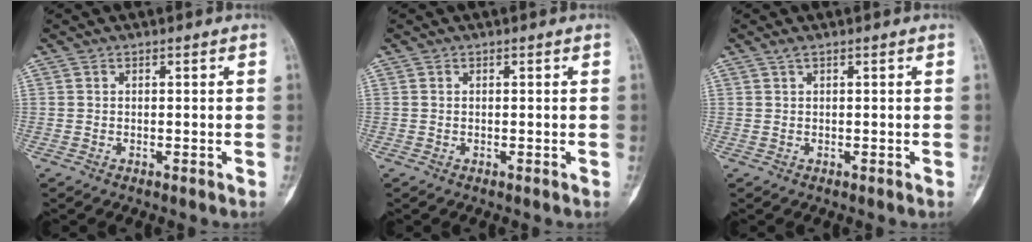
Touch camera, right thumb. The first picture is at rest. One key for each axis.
{"total": 0.0}
{"total": 0.8, "fx": 0.5, "fy": 0.1, "fz": 0.6, "tx": -0.018, "ty": 0.008, "tz": 0.012}